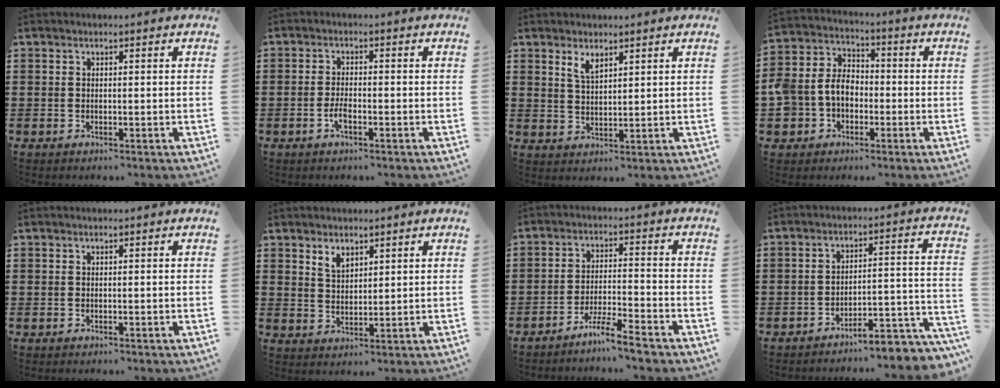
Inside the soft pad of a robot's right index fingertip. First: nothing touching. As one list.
[{"total": 2.6, "force": [-1.2, 0.8, 2.1], "torque": [-0.054, -0.004, -0.027]}, {"total": 2.9, "force": [2.1, 1.2, 1.7], "torque": [-0.037, 0.003, 0.038]}, {"total": 6.3, "force": [-1.1, 5.5, 2.8], "torque": [-0.096, 0.006, -0.029]}, {"total": 0.0}, {"total": 3.0, "force": [2.3, 1.6, 1.1], "torque": [-0.028, 0.004, 0.043]}, {"total": 5.3, "force": [-4.8, -0.4, 2.2], "torque": [-0.051, -0.011, -0.095]}, {"total": 5.2, "force": [-4.9, 0.5, 1.7], "torque": [-0.026, -0.008, -0.097]}]